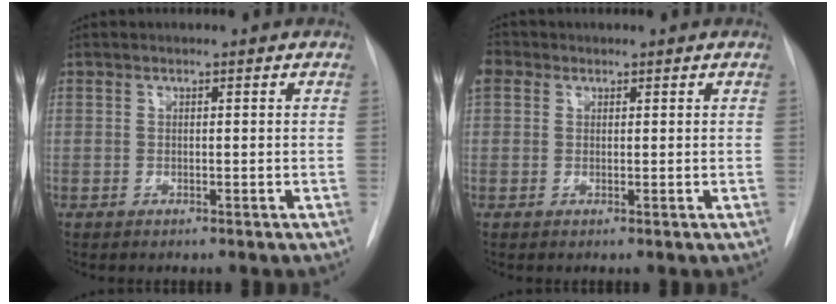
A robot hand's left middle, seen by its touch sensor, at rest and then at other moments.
{"total": 3.3, "force": [1.5, 2.7, 1.1], "torque": [-0.029, 0.020, 0.029]}